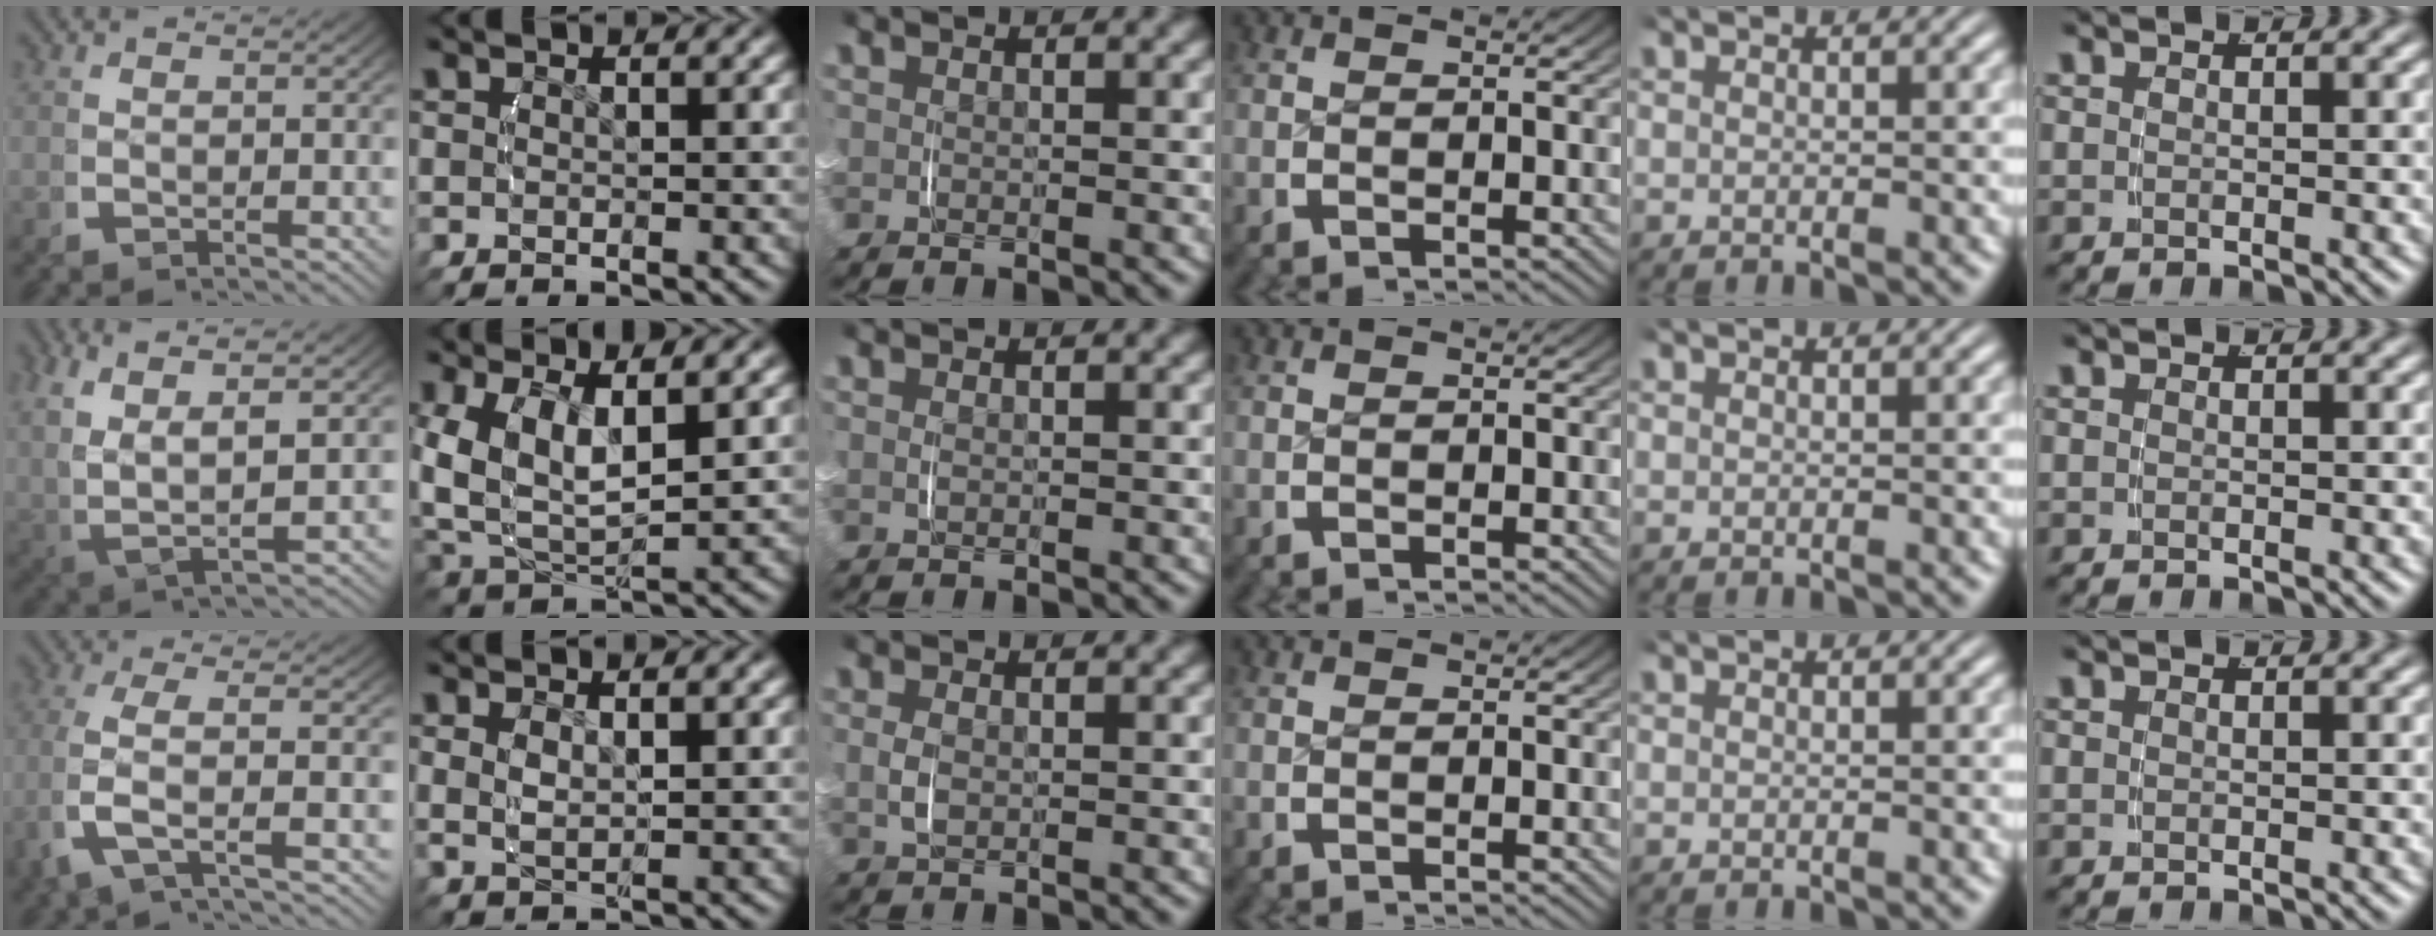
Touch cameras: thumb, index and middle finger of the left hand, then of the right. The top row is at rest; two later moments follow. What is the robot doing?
{"motion": "lift_and_place", "object": "backpack"}